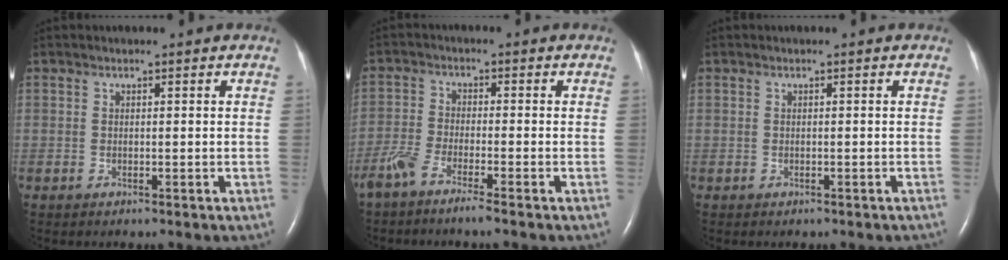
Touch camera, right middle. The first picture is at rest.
{"total": 4.5, "force": [-3.5, 0.0, 2.8], "torque": [-0.067, -0.008, -0.078]}
{"total": 1.6, "force": [-1.4, 0.6, 0.6], "torque": [-0.010, -0.002, -0.015]}